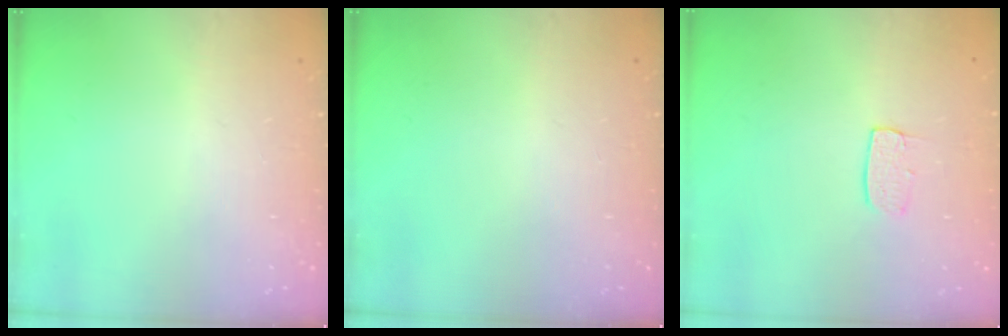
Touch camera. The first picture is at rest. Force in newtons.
{"total": 0.0}
{"total": 6.7, "press": 6.6, "slide": 0.4}